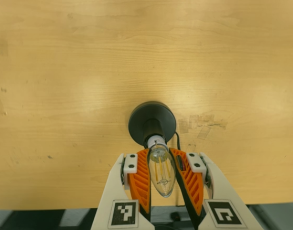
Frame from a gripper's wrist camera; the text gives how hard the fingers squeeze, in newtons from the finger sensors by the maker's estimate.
{"total": 17.7, "left": 18.3, "right": 17.1}